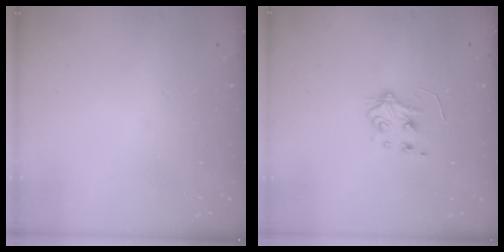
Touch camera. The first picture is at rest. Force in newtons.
{"total": 4.9, "press": 4.8, "slide": 0.5}